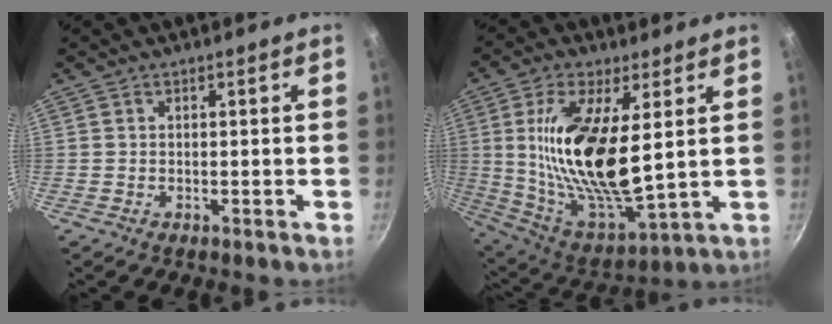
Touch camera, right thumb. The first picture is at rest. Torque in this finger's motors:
{"motor_torque": [0.79, 4.22, 2.03, 0.18, 0.47]}